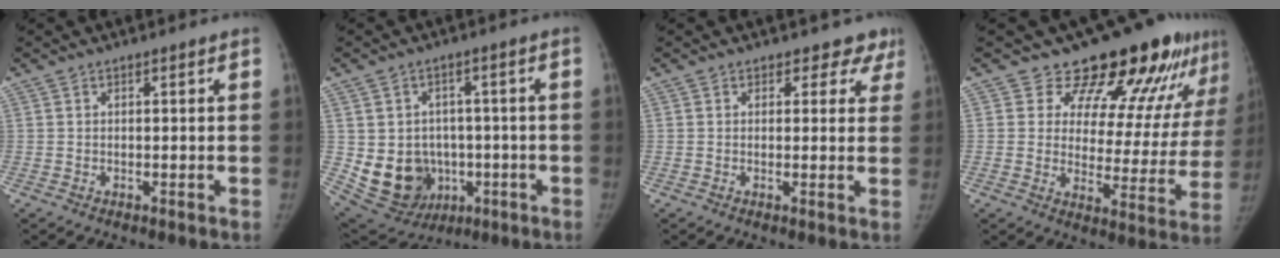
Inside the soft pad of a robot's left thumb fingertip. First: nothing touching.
{"total": 13.3, "force": [-2.1, 11.5, 6.3], "torque": [-0.081, 0.012, -0.006]}
{"total": 4.4, "force": [3.4, 2.9, -0.2], "torque": [0.048, -0.014, 0.017]}
{"total": 19.3, "force": [15.0, 8.7, 8.5], "torque": [-0.051, -0.084, 0.178]}